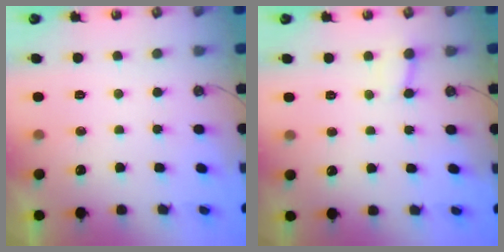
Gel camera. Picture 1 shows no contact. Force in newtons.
{"total": 2.5, "press": 2.5, "slide": 0.2}